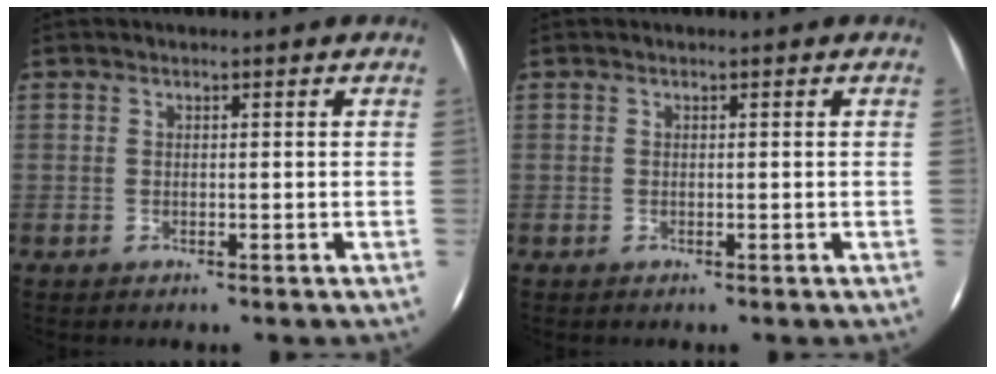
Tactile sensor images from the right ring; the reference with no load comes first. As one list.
[{"total": 0.0}]